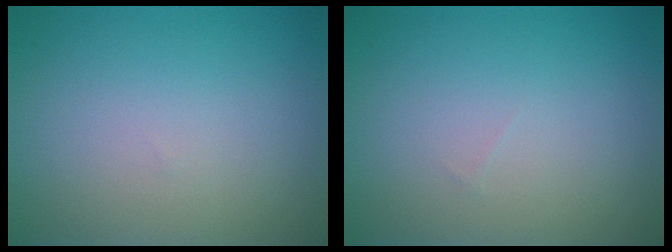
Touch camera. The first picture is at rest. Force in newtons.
{"total": 0.0}